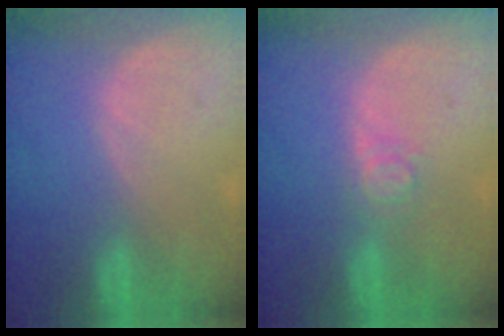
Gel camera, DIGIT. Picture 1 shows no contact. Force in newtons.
{"total": 2.6, "press": 2.6, "slide": 0.3}